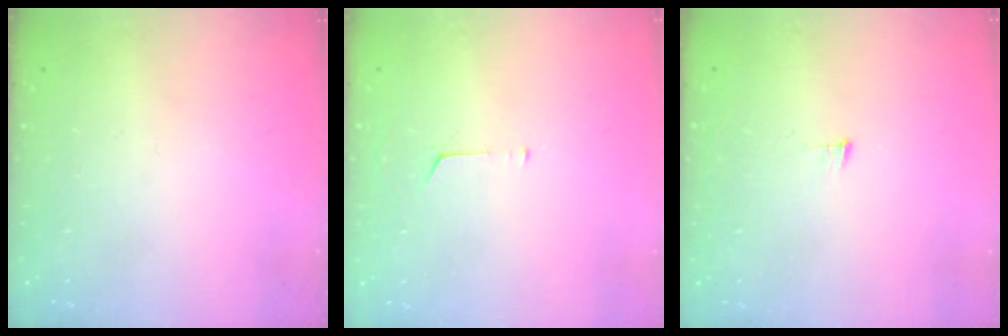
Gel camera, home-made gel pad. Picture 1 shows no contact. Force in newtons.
{"total": 3.8, "press": 3.8, "slide": 0.3}
{"total": 4.5, "press": 4.5, "slide": 0.3}